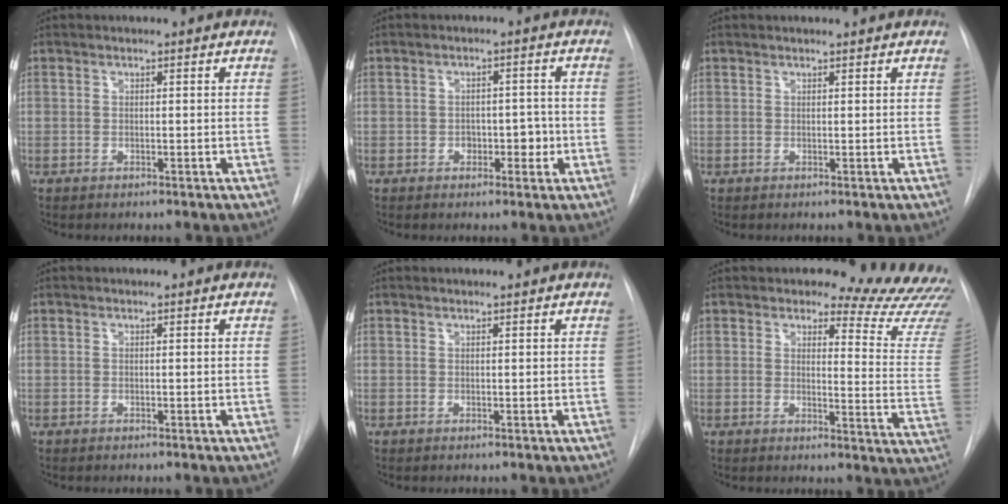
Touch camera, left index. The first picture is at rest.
{"total": 3.4, "force": [-1.0, 2.3, 2.4], "torque": [-0.021, 0.010, -0.011]}
{"total": 2.3, "force": [2.2, 0.3, 0.7], "torque": [-0.009, 0.016, 0.027]}
{"total": 0.0}
{"total": 1.4, "force": [1.3, 0.1, 0.4], "torque": [-0.007, 0.015, 0.019]}
{"total": 15.9, "force": [15.4, 3.1, 2.6], "torque": [0.006, -0.129, 0.139]}